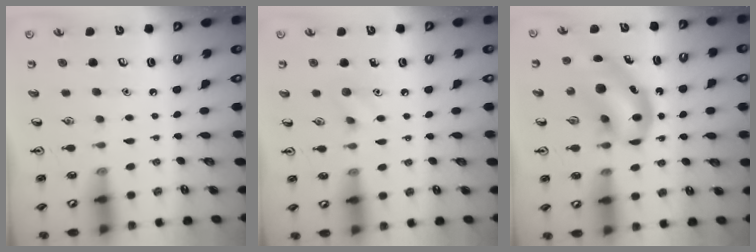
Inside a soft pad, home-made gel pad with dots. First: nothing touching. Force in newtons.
{"total": 5.5, "press": 5.4, "slide": 1.3}
{"total": 12.4, "press": 11.8, "slide": 3.6}